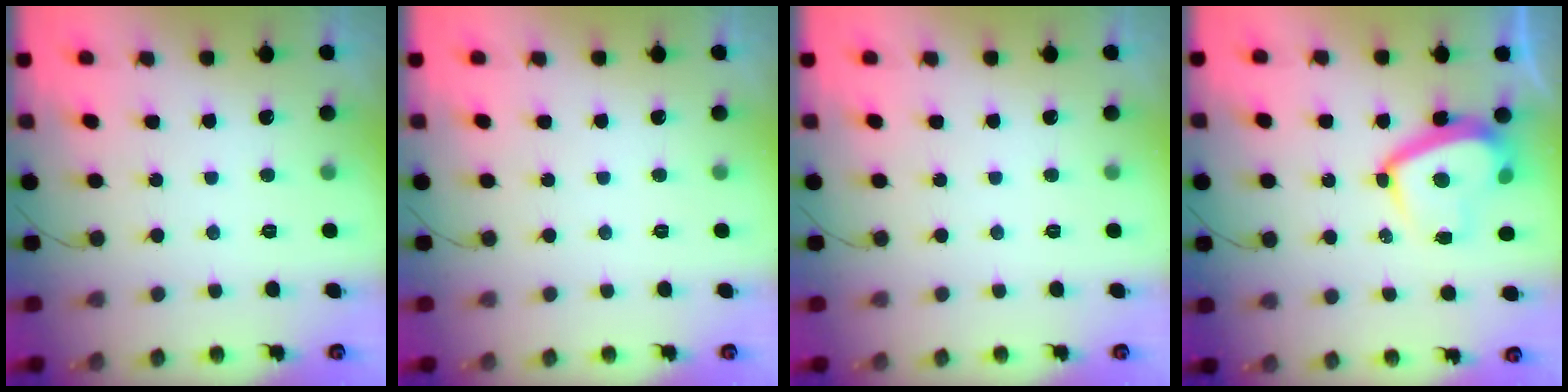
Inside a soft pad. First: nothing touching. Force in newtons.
{"total": 0.0}
{"total": 0.0}
{"total": 11.9, "press": 11.8, "slide": 0.9}